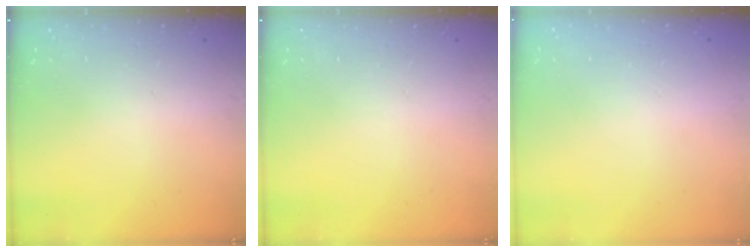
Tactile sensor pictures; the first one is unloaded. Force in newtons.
{"total": 0.0}
{"total": 0.0}